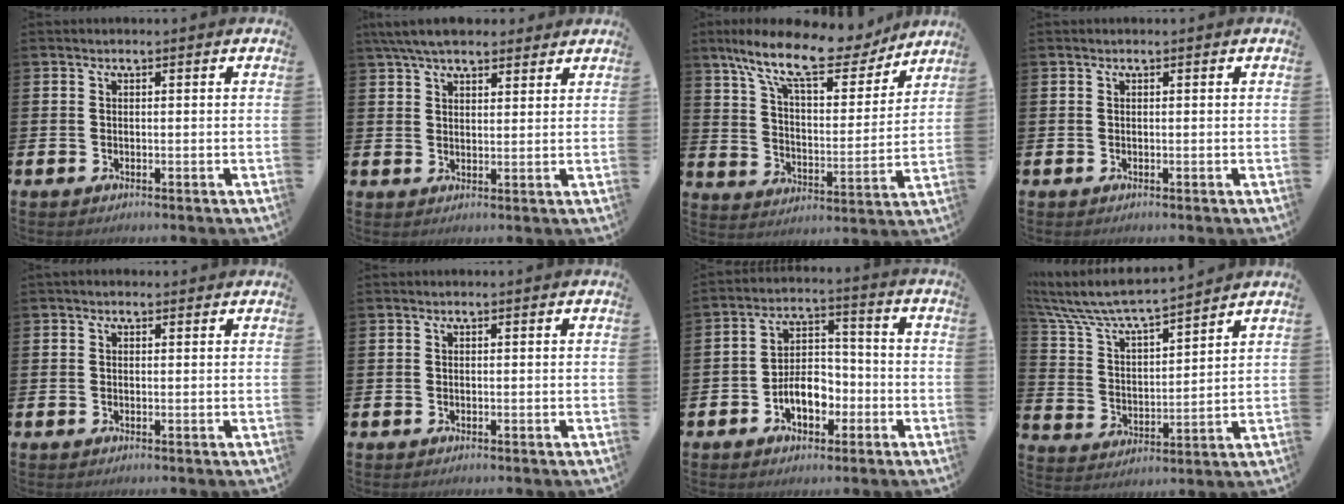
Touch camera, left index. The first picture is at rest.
{"total": 6.0, "force": [5.4, 1.7, 2.0], "torque": [-0.052, -0.011, 0.100]}
{"total": 13.3, "force": [10.9, 3.9, 6.7], "torque": [-0.159, -0.058, 0.188]}
{"total": 0.0}
{"total": 0.5, "force": [0.2, 0.4, 0.3], "torque": [0.007, 0.001, 0.000]}
{"total": 0.0}
{"total": 6.1, "force": [-2.5, 4.0, 4.0], "torque": [-0.058, 0.011, -0.048]}
{"total": 7.3, "force": [6.9, 1.1, 2.1], "torque": [-0.078, -0.051, 0.117]}